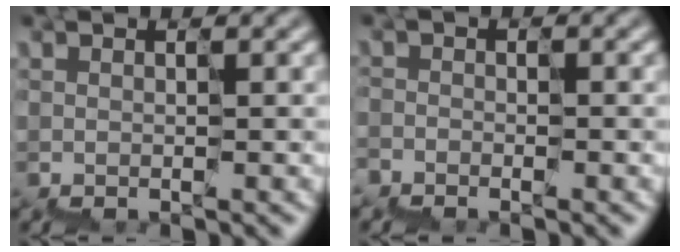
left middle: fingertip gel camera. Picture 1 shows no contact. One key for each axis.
{"total": 1.7, "fx": -1.4, "fy": -0.5, "fz": -0.8, "tx": 0.014, "ty": -0.005, "tz": -0.036}